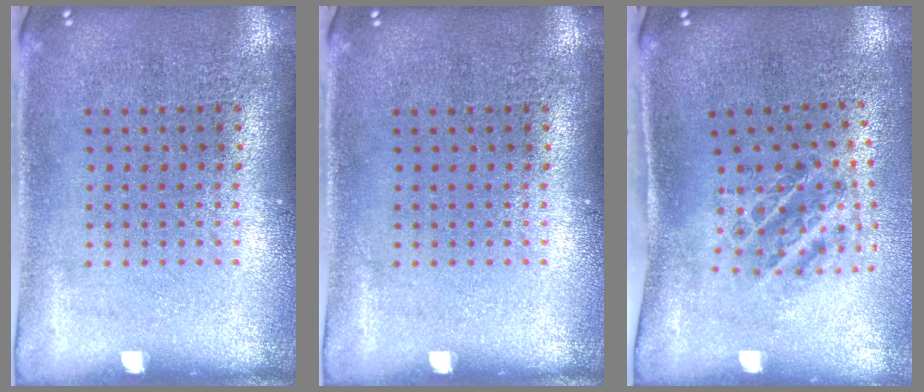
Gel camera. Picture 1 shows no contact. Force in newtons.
{"total": 0.0}
{"total": 1.3, "press": 1.1, "slide": 0.6}